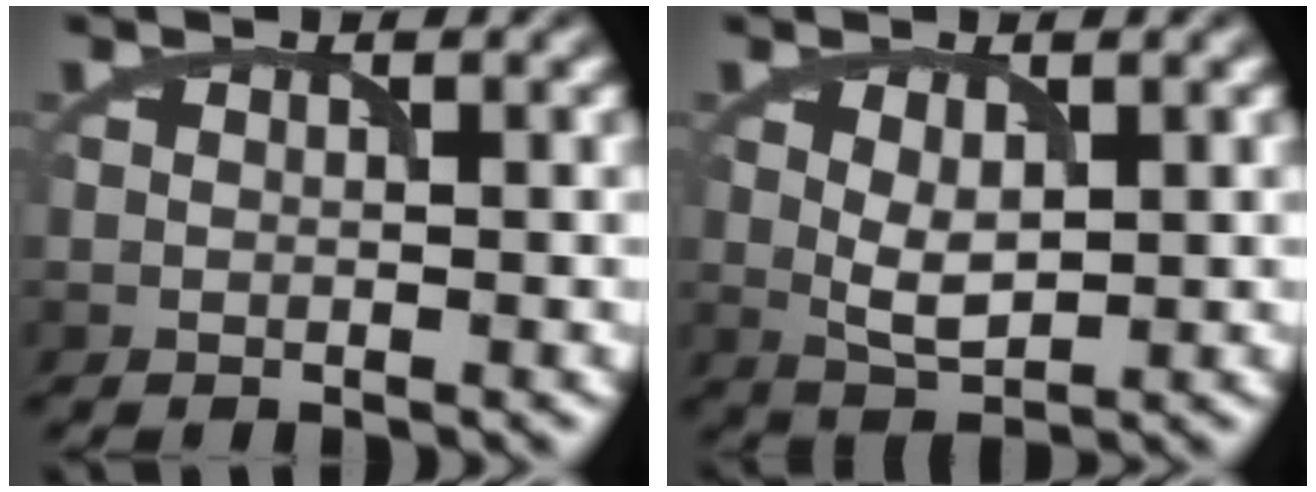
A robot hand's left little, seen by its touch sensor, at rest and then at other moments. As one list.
[{"total": 2.6, "force": [0.5, 1.3, 2.2], "torque": [-0.047, -0.005, 0.014]}]